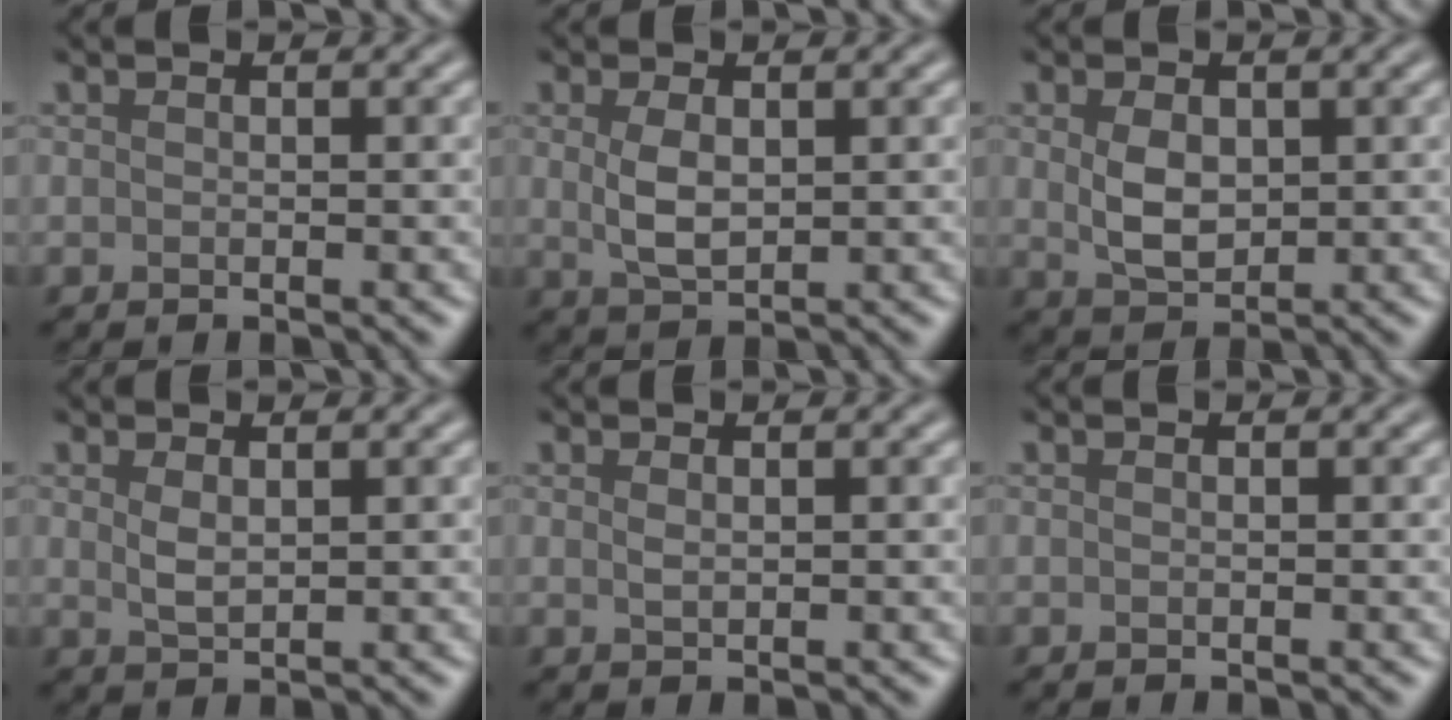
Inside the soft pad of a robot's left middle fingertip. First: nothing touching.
{"total": 2.9, "force": [0.5, 1.5, 2.4], "torque": [-0.057, -0.002, 0.014]}
{"total": 3.3, "force": [0.5, 2.2, 2.4], "torque": [-0.054, -0.002, 0.014]}
{"total": 1.7, "force": [0.7, 0.7, 1.3], "torque": [-0.030, -0.003, 0.018]}
{"total": 0.7, "force": [0.3, 0.3, 0.6], "torque": [-0.013, -0.001, 0.008]}
{"total": 0.0}